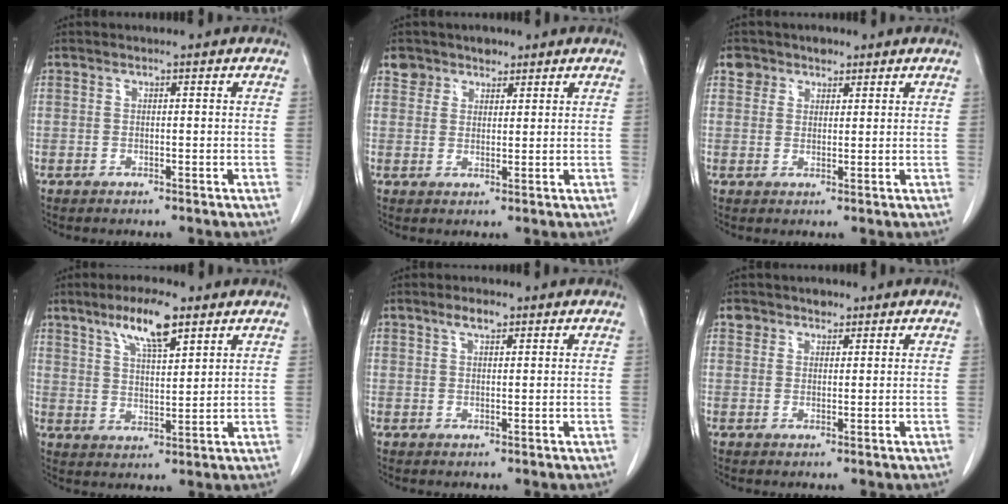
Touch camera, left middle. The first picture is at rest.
{"total": 3.4, "force": [2.4, 2.5, -0.1], "torque": [0.013, 0.006, 0.036]}
{"total": 3.2, "force": [2.0, 2.5, 0.3], "torque": [0.004, 0.008, 0.029]}
{"total": 8.4, "force": [5.4, 1.8, 6.2], "torque": [-0.115, 0.006, 0.097]}
{"total": 2.4, "force": [1.5, 0.9, 1.6], "torque": [-0.033, 0.006, 0.028]}
{"total": 2.3, "force": [1.5, 1.7, 0.3], "torque": [0.001, 0.003, 0.021]}